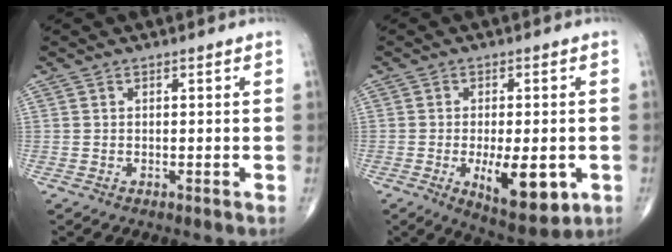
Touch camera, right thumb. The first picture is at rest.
{"total": 11.8, "force": [-3.2, 4.8, 10.3], "torque": [-0.139, -0.013, -0.039]}